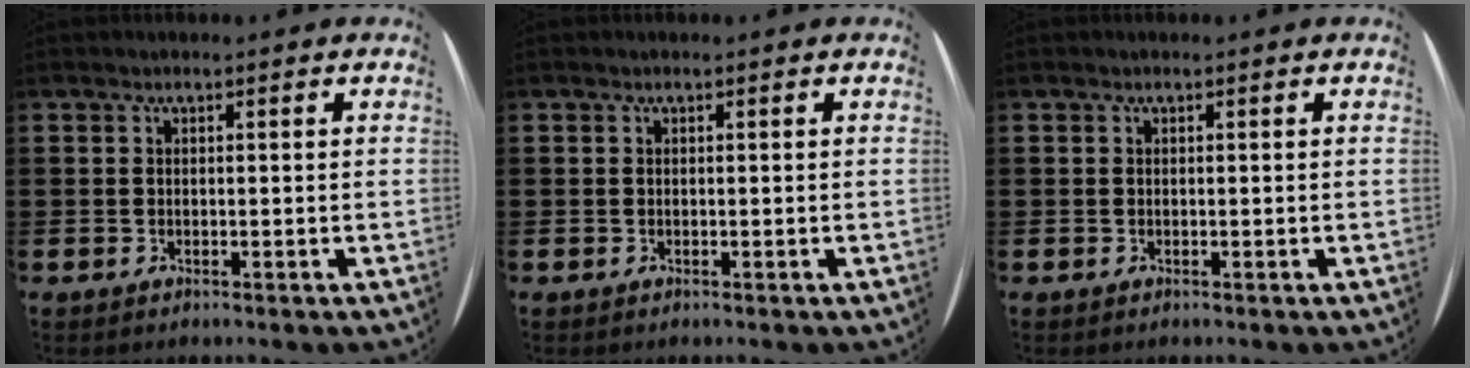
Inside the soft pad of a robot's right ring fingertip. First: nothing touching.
{"total": 0.0}
{"total": 0.0}